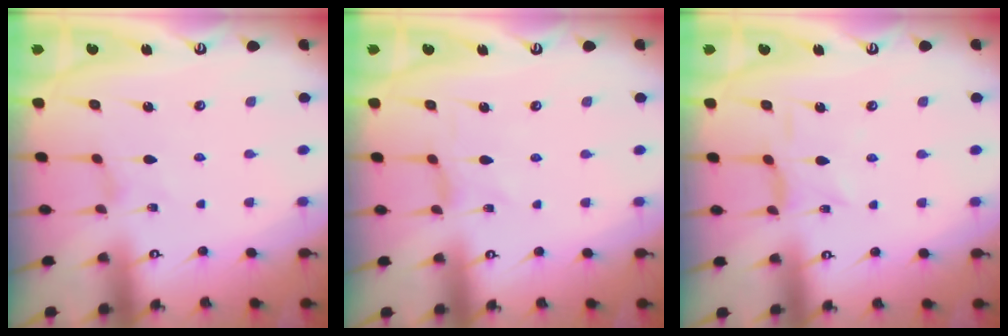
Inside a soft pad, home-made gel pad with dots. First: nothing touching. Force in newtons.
{"total": 0.0}
{"total": 1.5, "press": 1.4, "slide": 0.1}